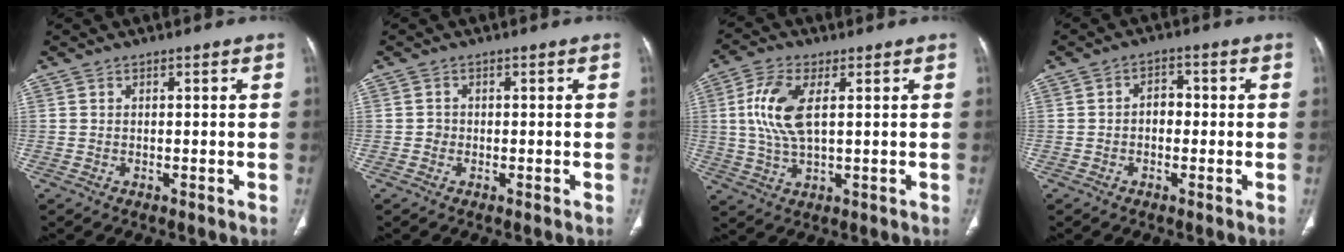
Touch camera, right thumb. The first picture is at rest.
{"total": 1.0, "force": [-0.3, 0.9, 0.2], "torque": [0.002, 0.005, -0.007]}
{"total": 9.6, "force": [1.9, 4.3, 8.4], "torque": [-0.189, -0.001, 0.038]}
{"total": 3.2, "force": [-0.4, 2.4, 2.1], "torque": [-0.019, 0.015, -0.014]}